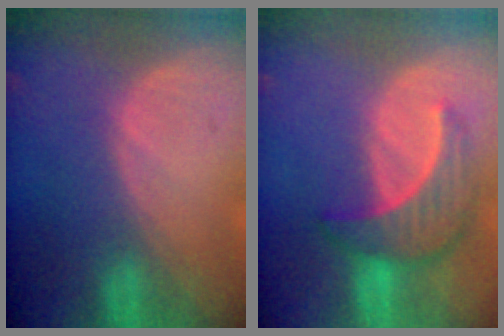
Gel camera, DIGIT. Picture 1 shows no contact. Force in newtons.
{"total": 6.6, "press": 6.6, "slide": 0.9}